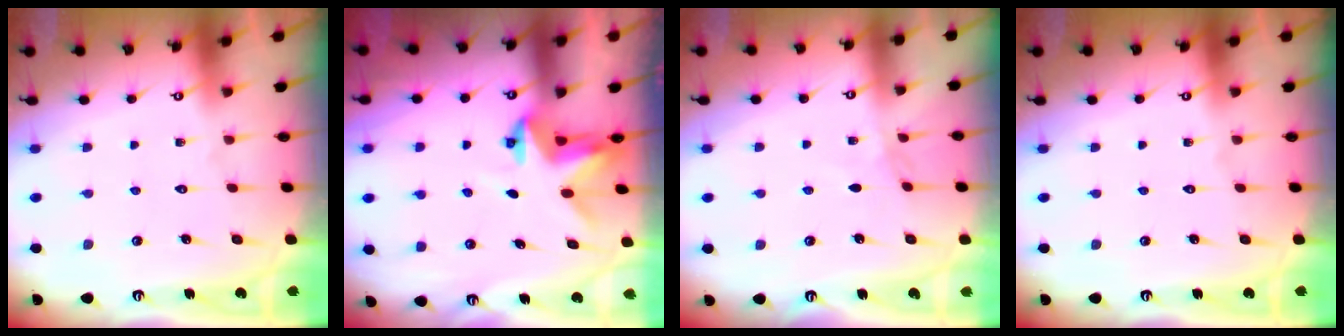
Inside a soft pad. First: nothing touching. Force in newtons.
{"total": 3.2, "press": 3.2, "slide": 0.0}
{"total": 2.9, "press": 2.9, "slide": 0.4}
{"total": 0.0}